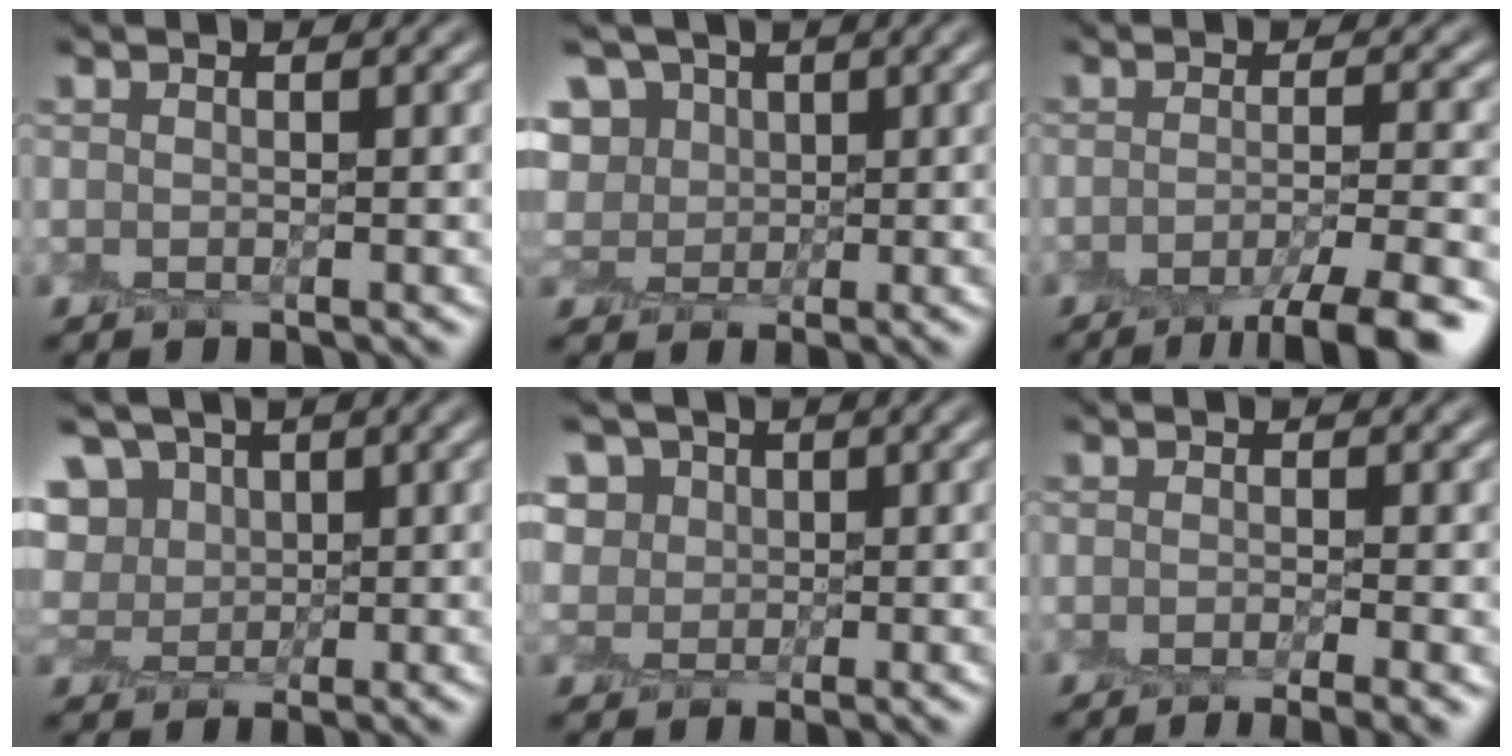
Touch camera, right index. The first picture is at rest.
{"total": 5.2, "force": [3.1, 3.7, 1.9], "torque": [-0.035, 0.021, 0.034]}
{"total": 6.2, "force": [-4.1, 1.0, 4.5], "torque": [-0.058, -0.006, -0.061]}
{"total": 5.3, "force": [3.1, 3.8, 2.0], "torque": [-0.033, 0.022, 0.037]}
{"total": 6.8, "force": [4.4, 4.7, 2.1], "torque": [-0.040, 0.020, 0.049]}
{"total": 3.4, "force": [-1.9, 0.7, 2.8], "torque": [-0.029, -0.014, -0.022]}